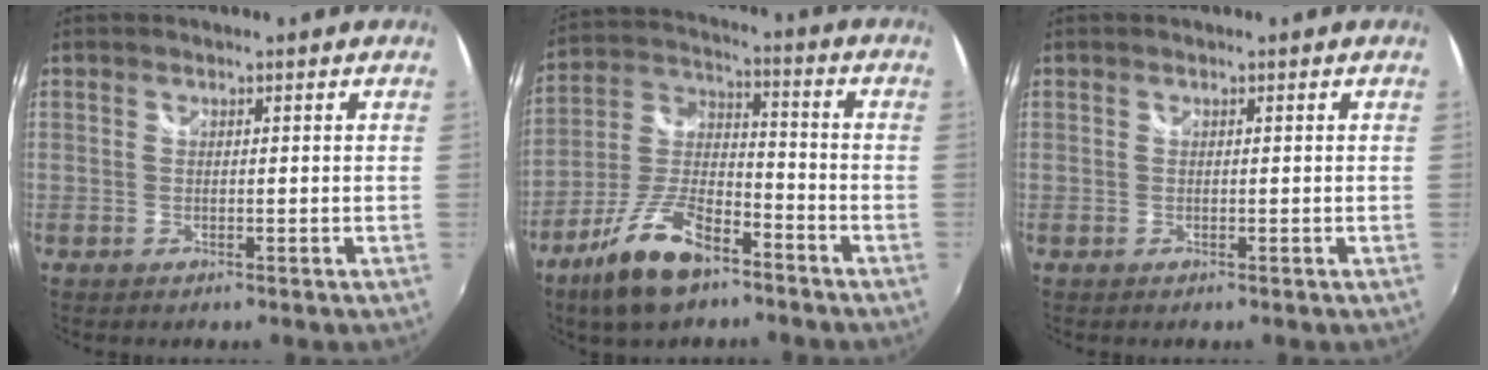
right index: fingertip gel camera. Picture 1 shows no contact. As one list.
[{"total": 14.7, "force": [-9.4, 5.9, 9.6], "torque": [-0.205, -0.003, -0.171]}, {"total": 0.0}]